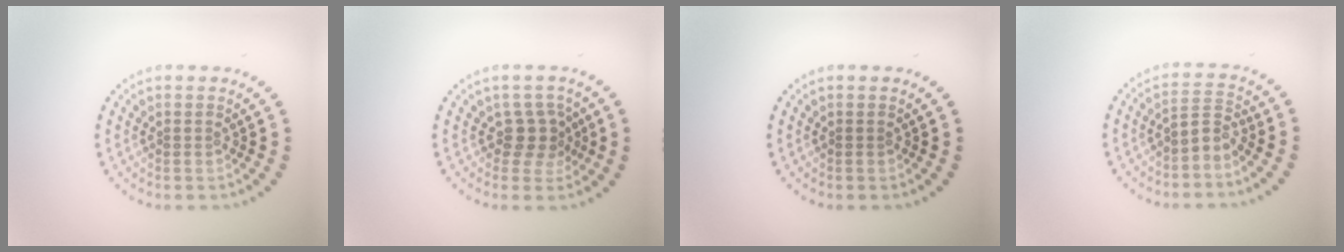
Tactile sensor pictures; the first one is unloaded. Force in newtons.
{"total": 2.4, "press": 1.9, "slide": 1.4}
{"total": 0.0}
{"total": 2.1, "press": 1.4, "slide": 1.6}